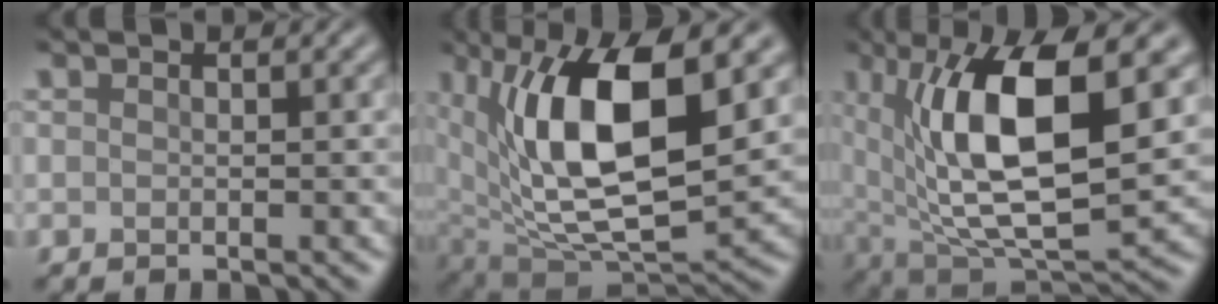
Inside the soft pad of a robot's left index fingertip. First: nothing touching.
{"total": 13.4, "force": [3.5, 5.8, 11.6], "torque": [-0.194, -0.006, 0.063]}
{"total": 13.5, "force": [2.9, 5.5, 11.9], "torque": [-0.203, -0.002, 0.051]}